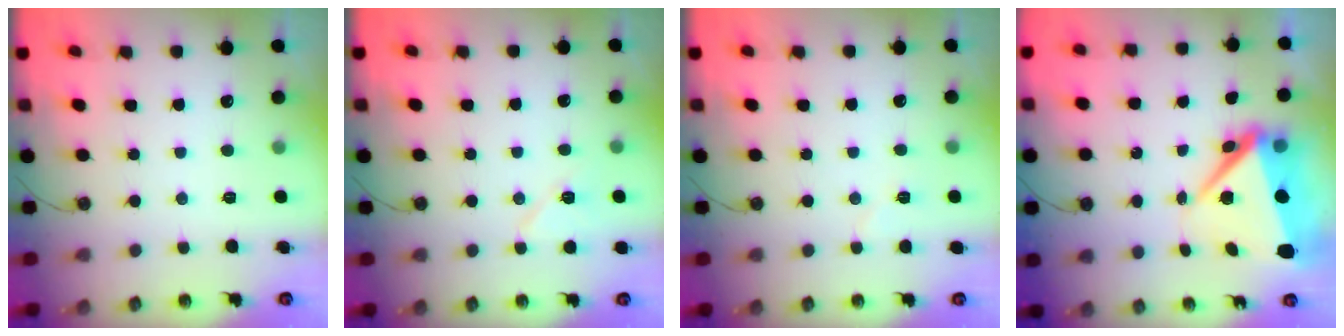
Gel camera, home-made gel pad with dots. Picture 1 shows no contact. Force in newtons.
{"total": 7.0, "press": 7.0, "slide": 1.1}
{"total": 4.4, "press": 3.9, "slide": 1.9}
{"total": 10.2, "press": 8.8, "slide": 5.2}